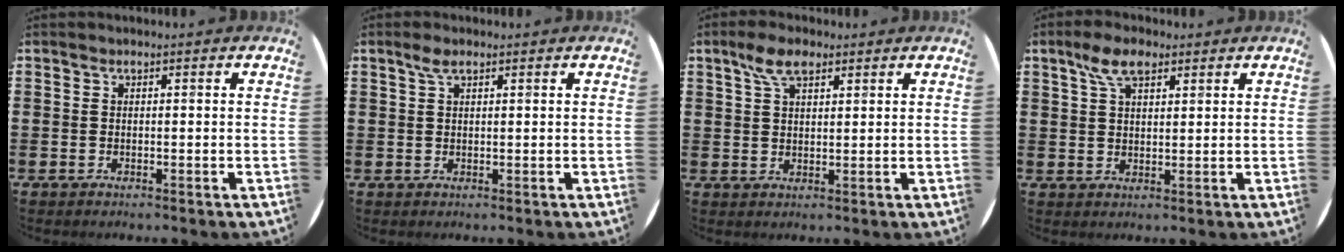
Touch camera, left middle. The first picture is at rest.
{"total": 1.9, "force": [1.1, 0.7, 1.3], "torque": [-0.028, 0.005, 0.018]}
{"total": 4.8, "force": [3.1, 2.1, 3.0], "torque": [-0.057, 0.006, 0.054]}
{"total": 5.3, "force": [3.4, 2.4, 3.4], "torque": [-0.064, 0.007, 0.058]}